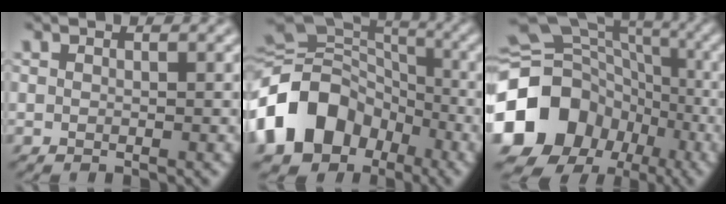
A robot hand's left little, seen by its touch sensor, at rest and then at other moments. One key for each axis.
{"total": 14.6, "fx": -5.5, "fy": 11.4, "fz": 7.3, "tx": -0.179, "ty": -0.012, "tz": -0.114}
{"total": 18.2, "fx": -5.6, "fy": 15.4, "fz": 7.9, "tx": -0.181, "ty": 0.002, "tz": -0.131}